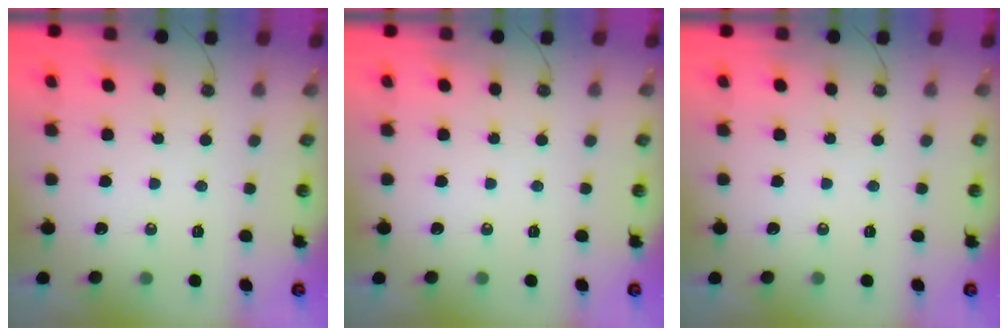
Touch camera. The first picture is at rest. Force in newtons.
{"total": 0.0}
{"total": 0.0}